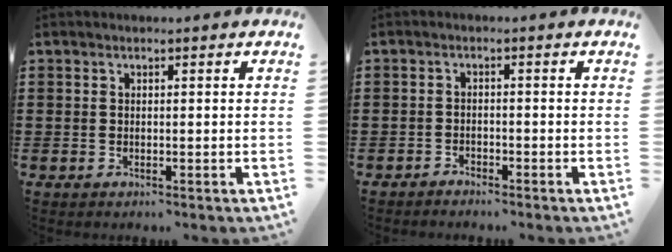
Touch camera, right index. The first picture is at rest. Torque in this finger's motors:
{"motor_torque": [-0.25, -0.39, 0.01, -0.03]}